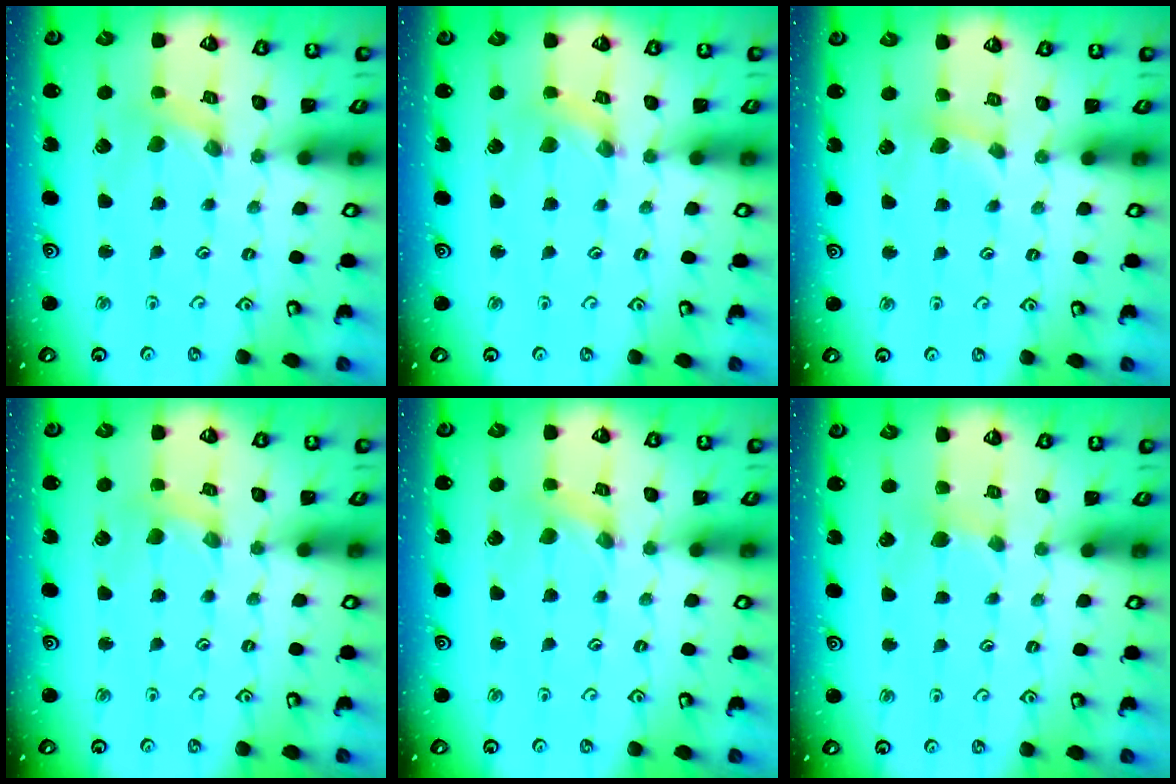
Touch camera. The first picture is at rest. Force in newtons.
{"total": 0.8, "press": 0.7, "slide": 0.2}
{"total": 2.6, "press": 2.6, "slide": 0.3}
{"total": 1.7, "press": 1.7, "slide": 0.3}
{"total": 0.0}
{"total": 2.2, "press": 2.2, "slide": 0.5}